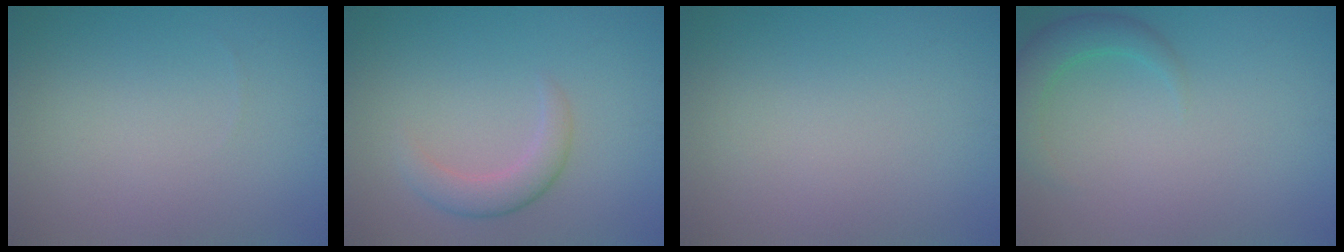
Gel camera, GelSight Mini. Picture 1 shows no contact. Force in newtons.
{"total": 2.7, "press": 2.7, "slide": 0.2}
{"total": 0.0}
{"total": 2.8, "press": 2.8, "slide": 0.2}